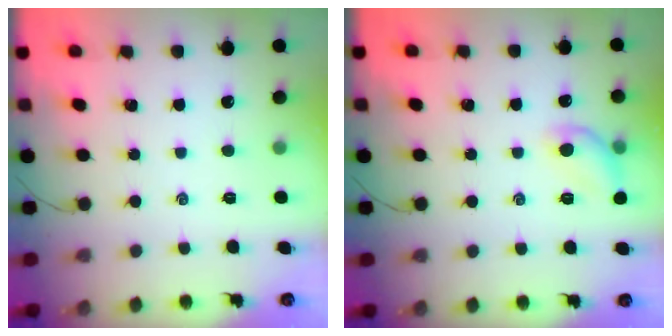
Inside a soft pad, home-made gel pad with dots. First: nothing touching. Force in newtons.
{"total": 8.8, "press": 8.8, "slide": 0.5}